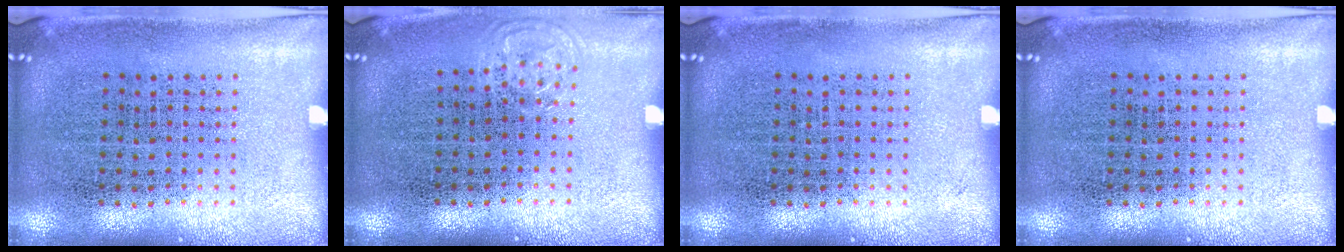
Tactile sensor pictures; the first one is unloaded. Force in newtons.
{"total": 0.6, "press": 0.6, "slide": 0.1}
{"total": 0.0}
{"total": 0.0}